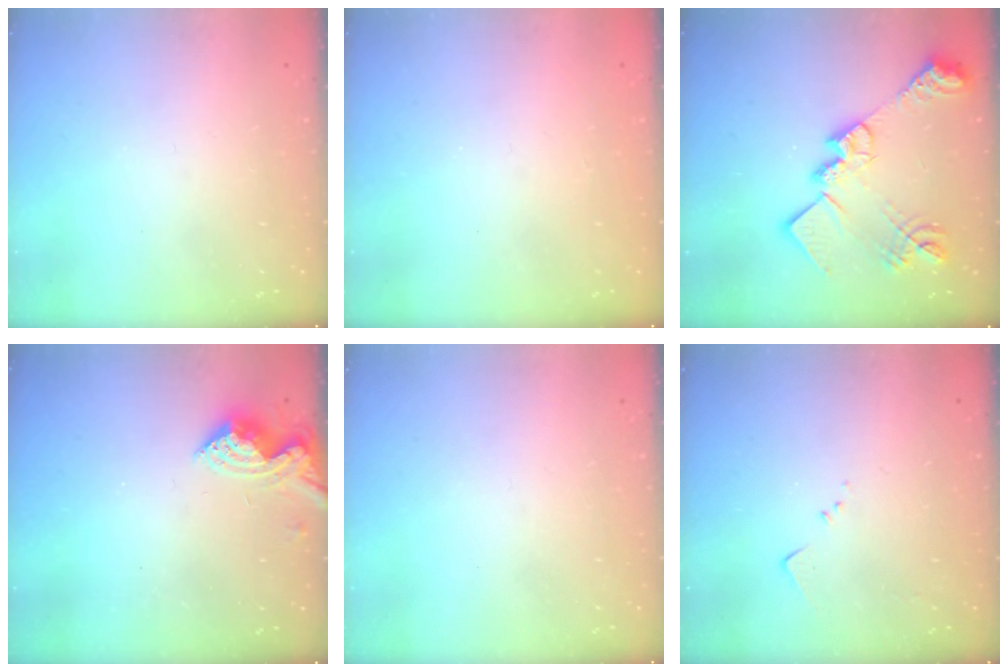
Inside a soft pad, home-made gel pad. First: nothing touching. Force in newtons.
{"total": 0.9, "press": 0.9, "slide": 0.2}
{"total": 21.7, "press": 21.7, "slide": 1.3}
{"total": 9.2, "press": 9.1, "slide": 0.6}
{"total": 0.0}
{"total": 3.7, "press": 3.7, "slide": 0.5}